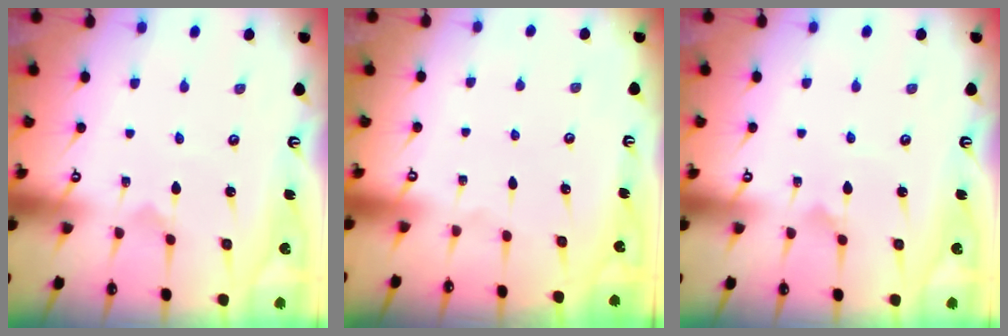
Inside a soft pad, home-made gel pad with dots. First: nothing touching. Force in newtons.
{"total": 0.0}
{"total": 1.9, "press": 1.9, "slide": 0.2}